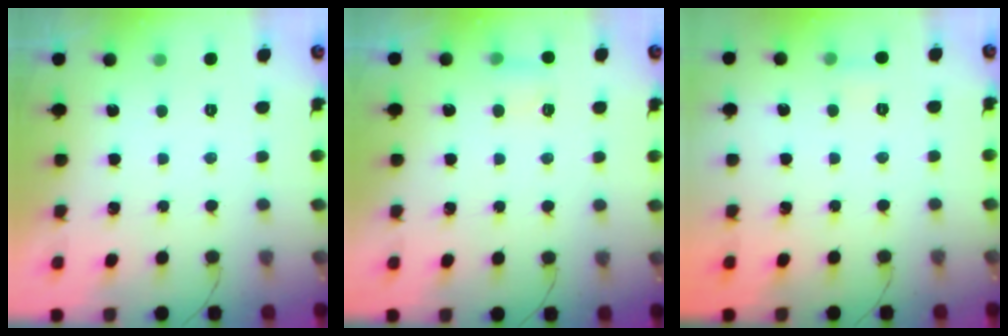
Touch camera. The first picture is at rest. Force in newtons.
{"total": 5.0, "press": 3.8, "slide": 3.3}
{"total": 5.0, "press": 4.8, "slide": 1.5}